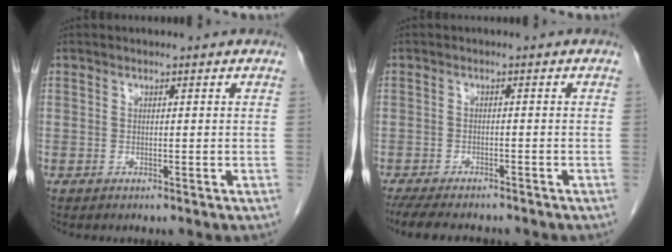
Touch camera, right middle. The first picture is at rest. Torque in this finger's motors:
{"motor_torque": [0.06, -0.06, 0.02, 0.02]}